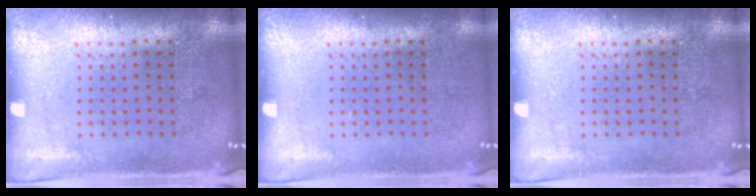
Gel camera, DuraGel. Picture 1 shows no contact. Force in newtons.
{"total": 0.0}
{"total": 0.0}